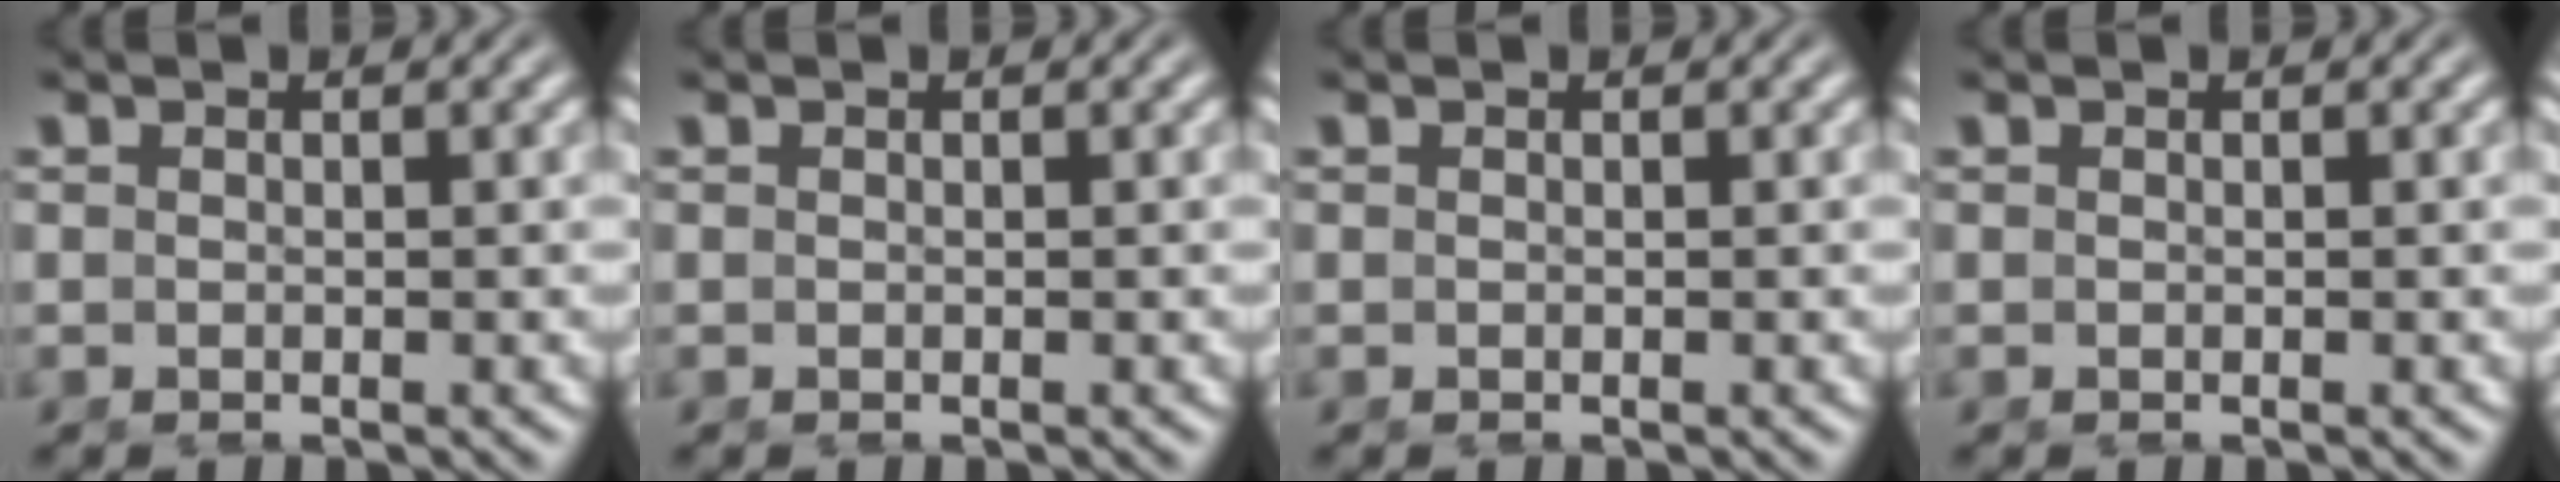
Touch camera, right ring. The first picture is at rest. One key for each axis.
{"total": 0.0}
{"total": 0.0}
{"total": 0.0}